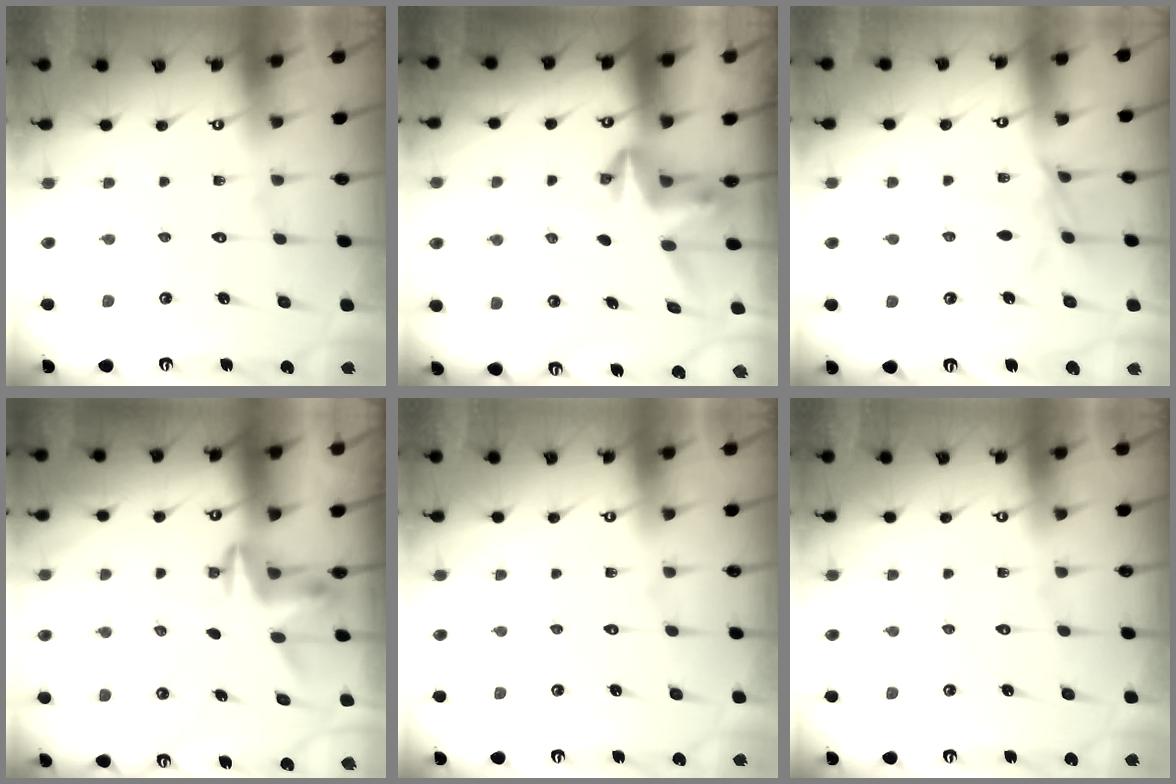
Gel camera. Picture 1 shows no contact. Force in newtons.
{"total": 3.9, "press": 3.9, "slide": 0.4}
{"total": 6.7, "press": 6.7, "slide": 0.2}
{"total": 3.5, "press": 3.5, "slide": 0.3}
{"total": 0.0}
{"total": 0.0}